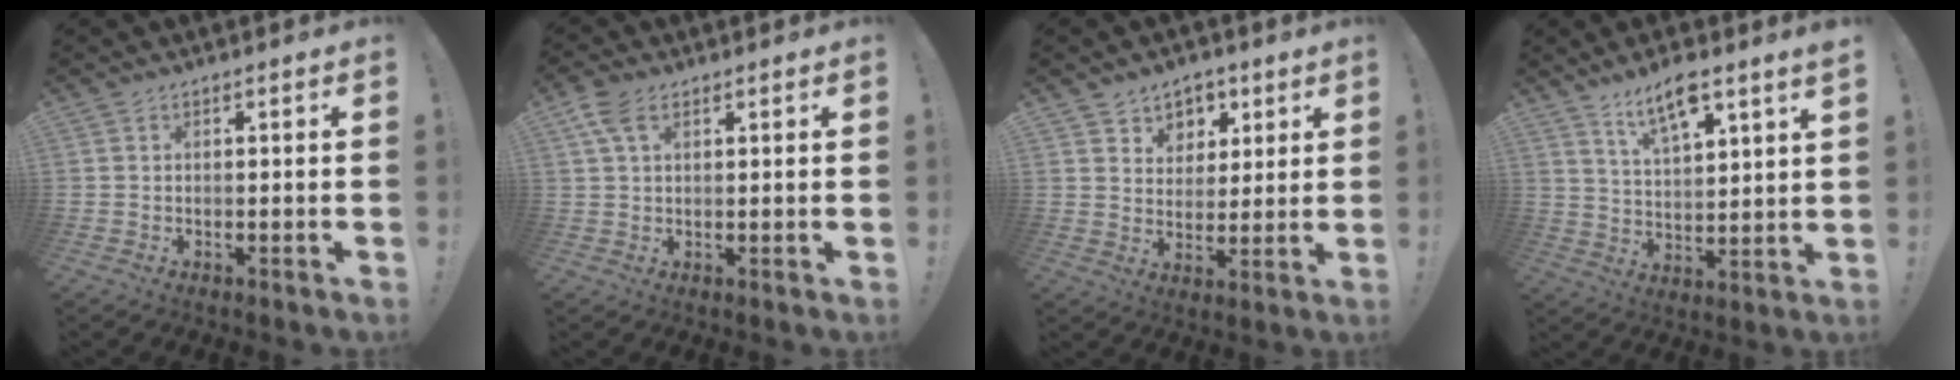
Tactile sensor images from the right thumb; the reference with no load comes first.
{"total": 5.8, "force": [2.9, 2.7, 4.2], "torque": [-0.079, -0.004, 0.057]}
{"total": 6.9, "force": [3.8, 5.8, 0.7], "torque": [-0.009, -0.035, 0.076]}
{"total": 9.8, "force": [7.0, 1.8, 6.6], "torque": [-0.112, -0.035, 0.120]}